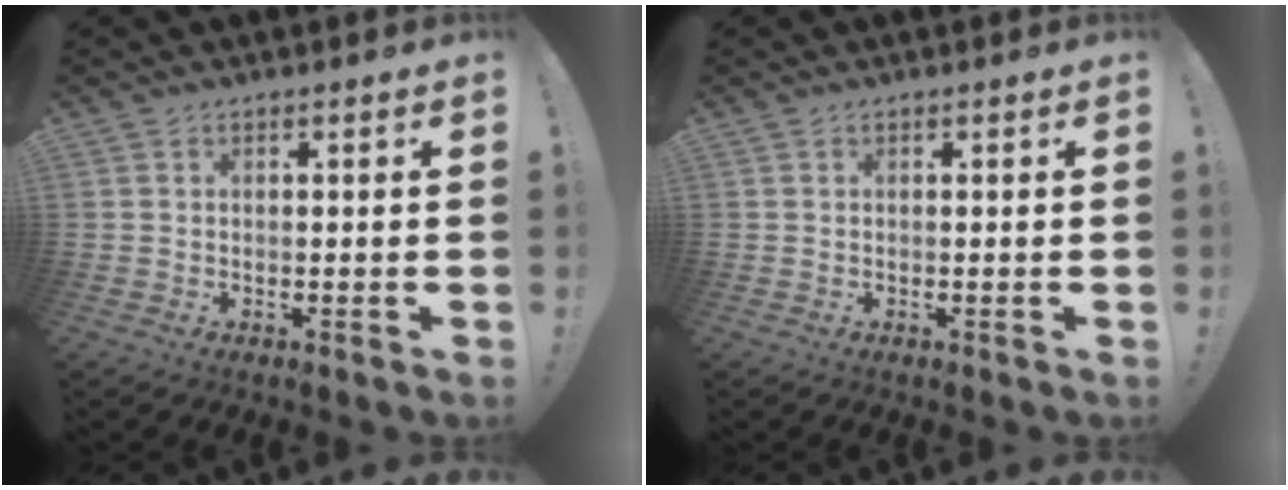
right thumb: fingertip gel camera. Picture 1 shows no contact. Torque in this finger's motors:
{"motor_torque": [0.00, 0.00, -0.05, 0.08, 0.00]}